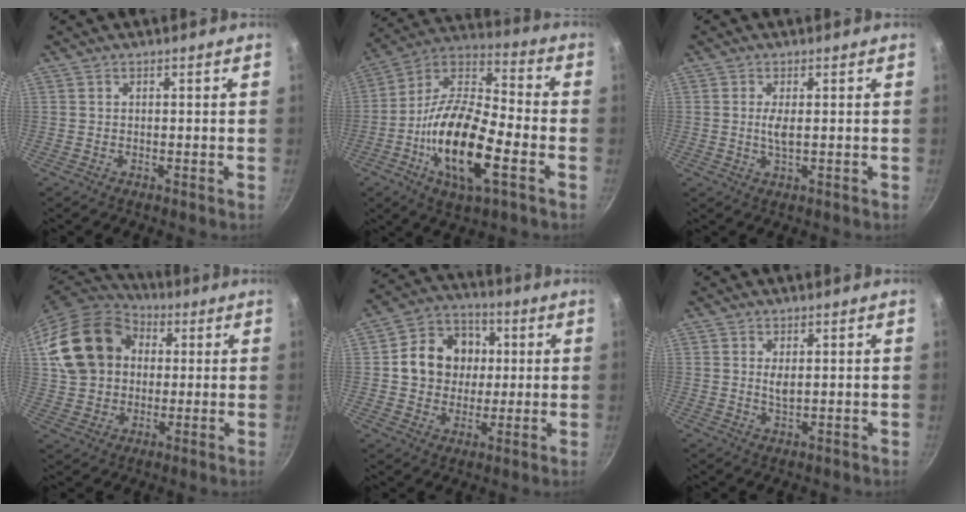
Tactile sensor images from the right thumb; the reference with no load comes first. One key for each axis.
{"total": 20.6, "fx": -6.3, "fy": 7.8, "fz": 18.0, "tx": -0.330, "ty": 0.028, "tz": -0.133}
{"total": 2.6, "fx": 0.3, "fy": 0.7, "fz": 2.5, "tx": -0.055, "ty": -0.003, "tz": 0.006}
{"total": 20.7, "fx": 4.9, "fy": 16.2, "fz": 11.9, "tx": -0.214, "ty": 0.032, "tz": 0.088}
{"total": 13.2, "fx": 1.7, "fy": 11.3, "fz": 6.5, "tx": -0.074, "ty": 0.016, "tz": 0.022}
{"total": 2.3, "fx": 0.7, "fy": 1.0, "fz": 2.0, "tx": -0.037, "ty": -0.004, "tz": 0.014}